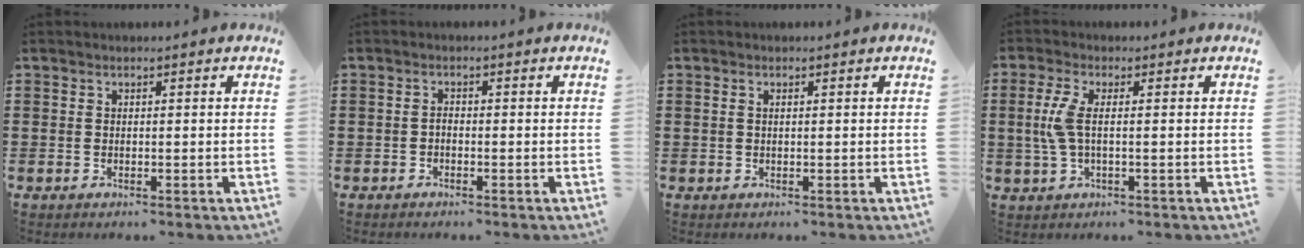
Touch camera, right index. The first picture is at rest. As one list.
[{"total": 0.8, "force": [-0.6, 0.2, 0.4], "torque": [-0.010, -0.004, -0.011]}, {"total": 0.5, "force": [0.2, 0.1, 0.5], "torque": [-0.010, 0.001, 0.004]}, {"total": 4.1, "force": [0.1, 1.3, 3.9], "torque": [-0.102, -0.009, -0.009]}]